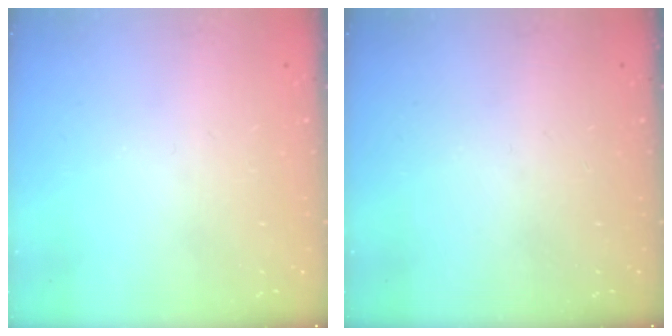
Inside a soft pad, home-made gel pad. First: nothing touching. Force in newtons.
{"total": 0.0}